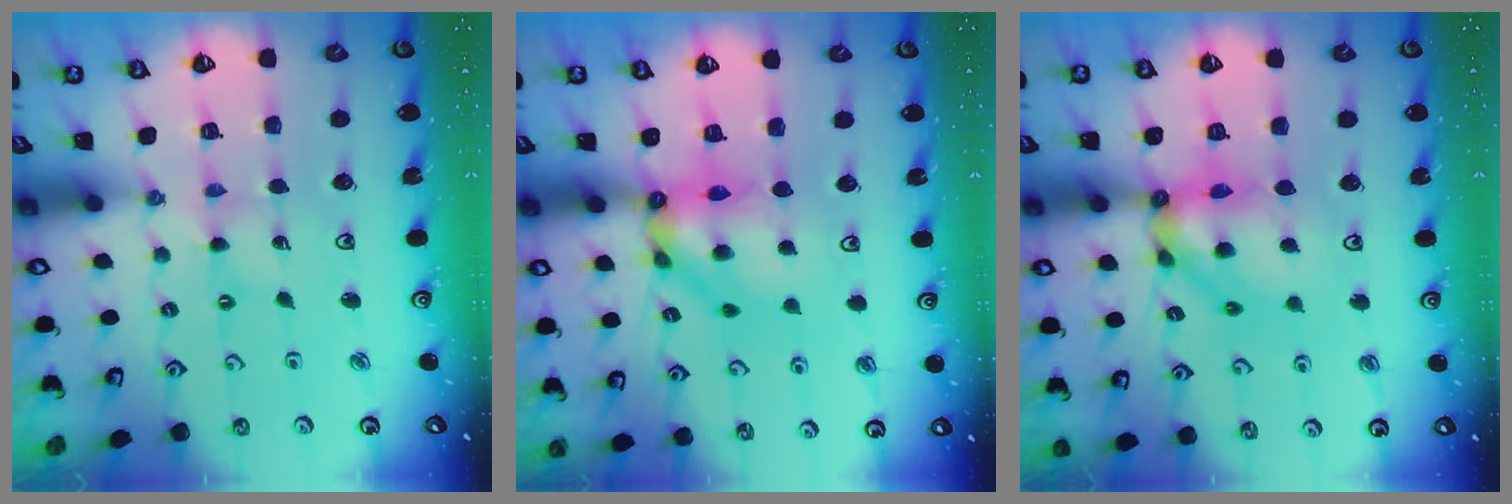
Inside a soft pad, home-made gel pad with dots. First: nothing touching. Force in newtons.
{"total": 10.6, "press": 10.5, "slide": 1.0}
{"total": 12.7, "press": 12.6, "slide": 1.2}